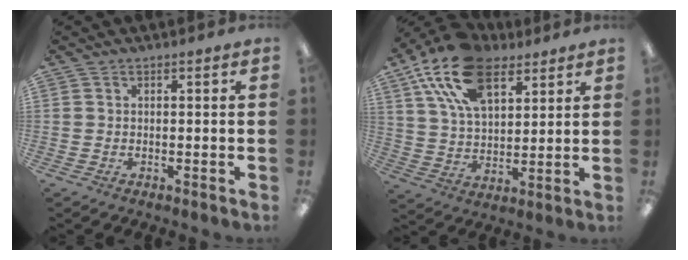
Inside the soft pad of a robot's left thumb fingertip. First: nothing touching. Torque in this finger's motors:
{"motor_torque": [0.29, 0.36, 1.71, -1.05, 0.41]}